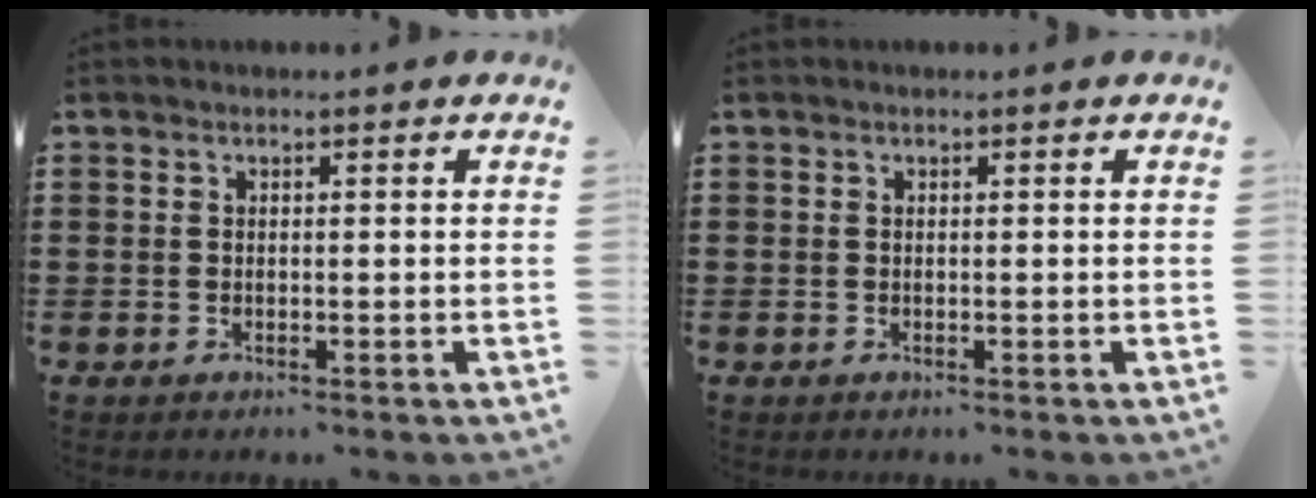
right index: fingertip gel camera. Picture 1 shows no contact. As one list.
[{"total": 0.0}]